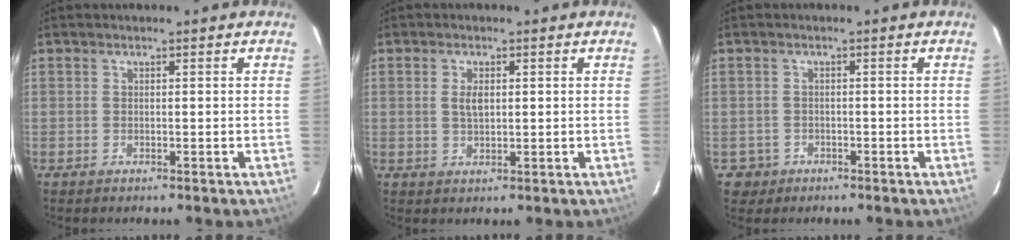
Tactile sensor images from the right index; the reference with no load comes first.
{"total": 2.9, "force": [0.5, 1.5, 2.4], "torque": [-0.045, 0.001, 0.011]}
{"total": 3.3, "force": [-1.2, 3.0, 0.2], "torque": [-0.012, 0.012, -0.015]}